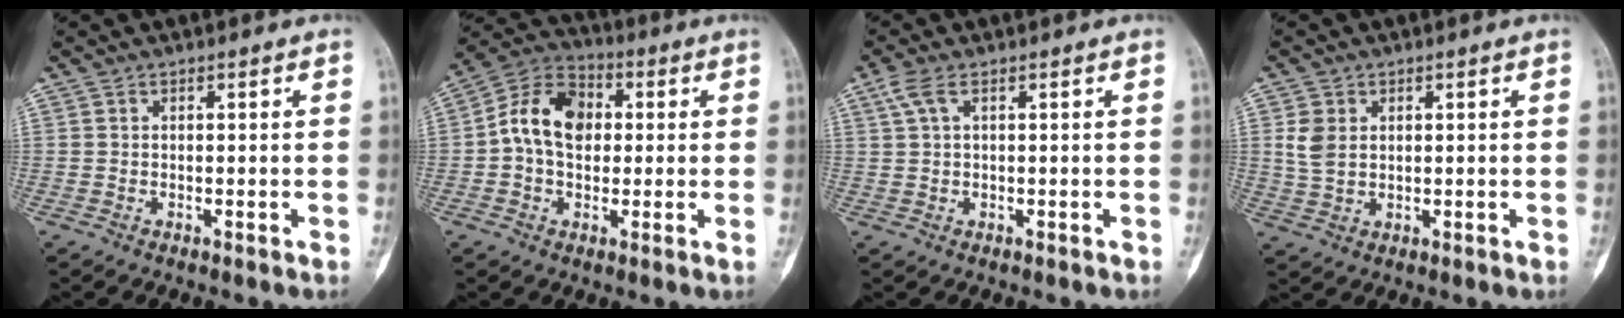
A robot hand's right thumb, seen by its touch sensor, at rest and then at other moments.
{"total": 10.6, "force": [1.1, 8.3, 6.4], "torque": [-0.102, 0.030, 0.007]}
{"total": 3.2, "force": [1.5, 1.1, 2.6], "torque": [-0.073, 0.013, 0.037]}
{"total": 4.5, "force": [1.2, 3.3, 2.7], "torque": [-0.046, -0.001, 0.031]}